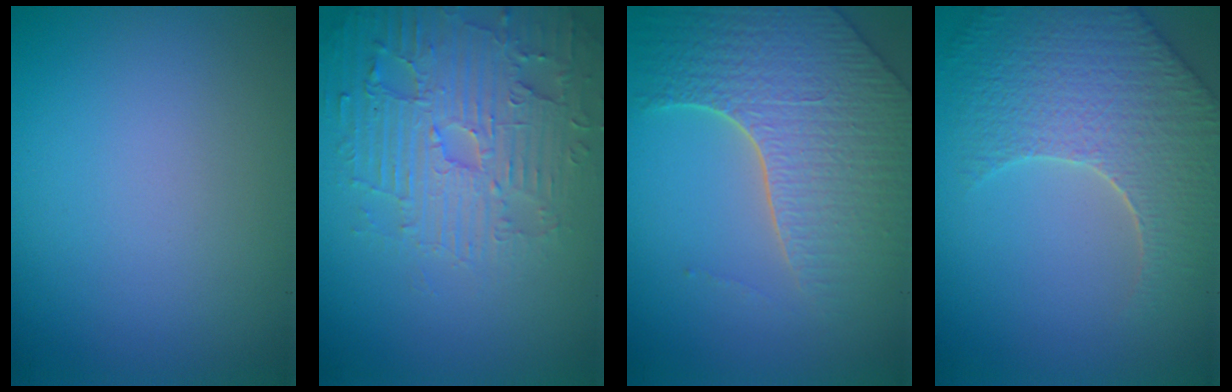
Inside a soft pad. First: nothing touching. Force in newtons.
{"total": 5.1, "press": 5.0, "slide": 1.0}
{"total": 6.8, "press": 5.5, "slide": 3.9}
{"total": 7.4, "press": 5.7, "slide": 4.8}